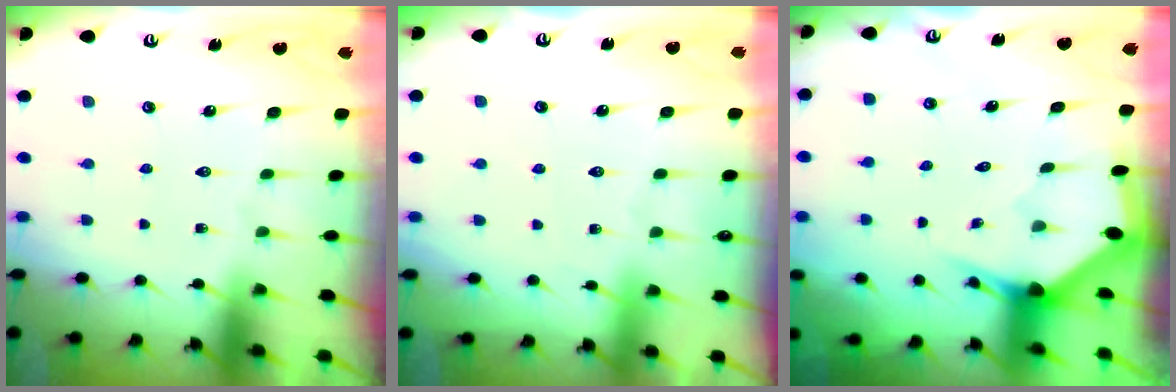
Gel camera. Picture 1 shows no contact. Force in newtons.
{"total": 2.1, "press": 2.1, "slide": 0.3}
{"total": 3.0, "press": 3.0, "slide": 0.1}